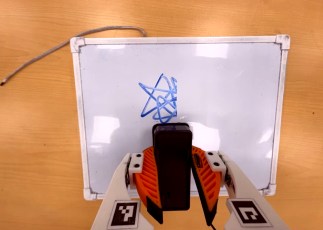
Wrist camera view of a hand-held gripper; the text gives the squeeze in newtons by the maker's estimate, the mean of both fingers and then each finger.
{"total": 10.5, "left": 9.4, "right": 11.7}